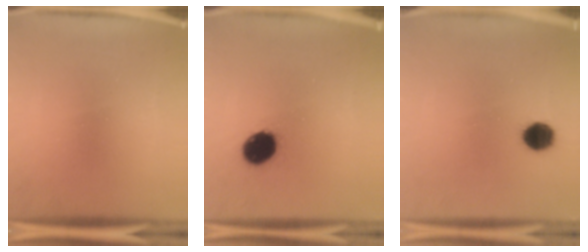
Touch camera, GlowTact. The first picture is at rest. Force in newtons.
{"total": 10.0}
{"total": 5.8}